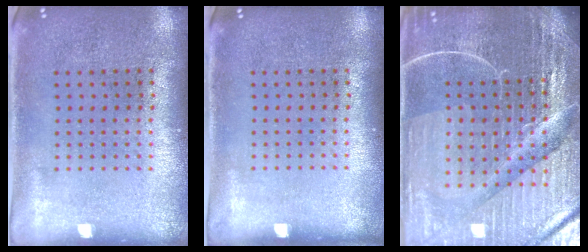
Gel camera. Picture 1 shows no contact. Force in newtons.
{"total": 0.0}
{"total": 6.6, "press": 5.9, "slide": 3.0}